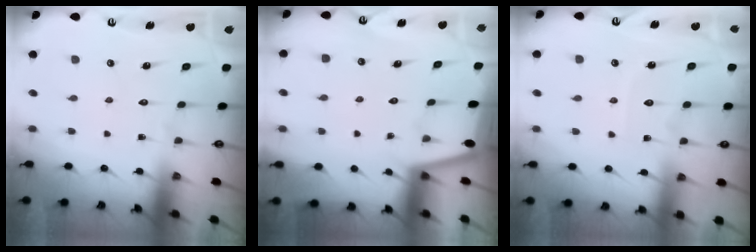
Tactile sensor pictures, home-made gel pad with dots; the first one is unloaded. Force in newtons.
{"total": 1.4, "press": 1.4, "slide": 0.2}
{"total": 3.6, "press": 3.6, "slide": 0.4}